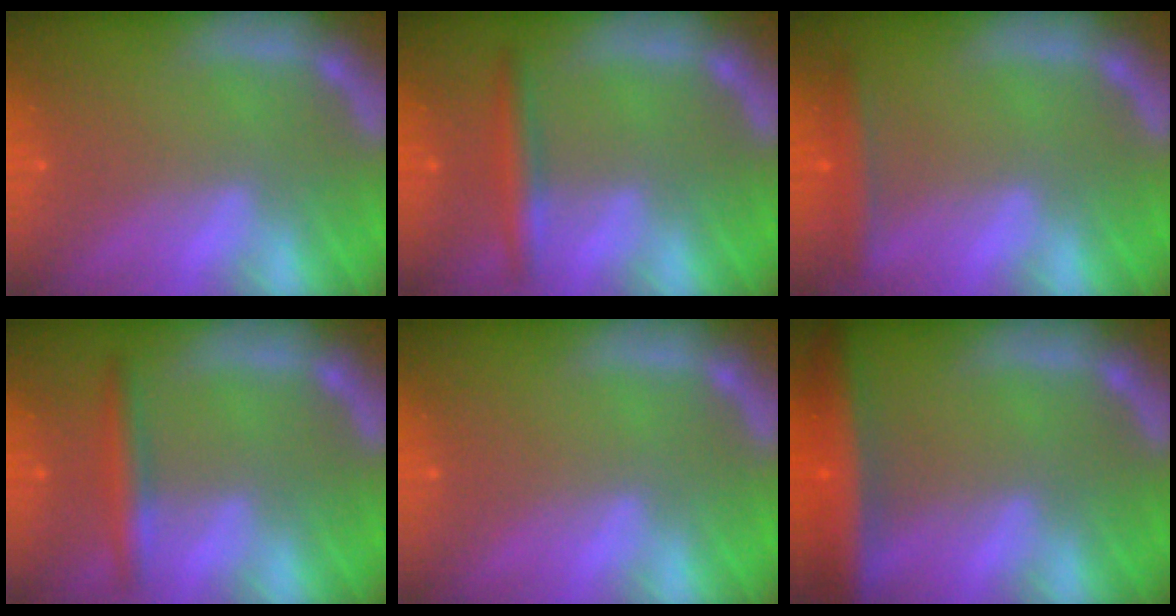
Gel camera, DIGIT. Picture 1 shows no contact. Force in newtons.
{"total": 3.0}
{"total": 2.4}
{"total": 3.0}
{"total": 0.0}
{"total": 7.0}